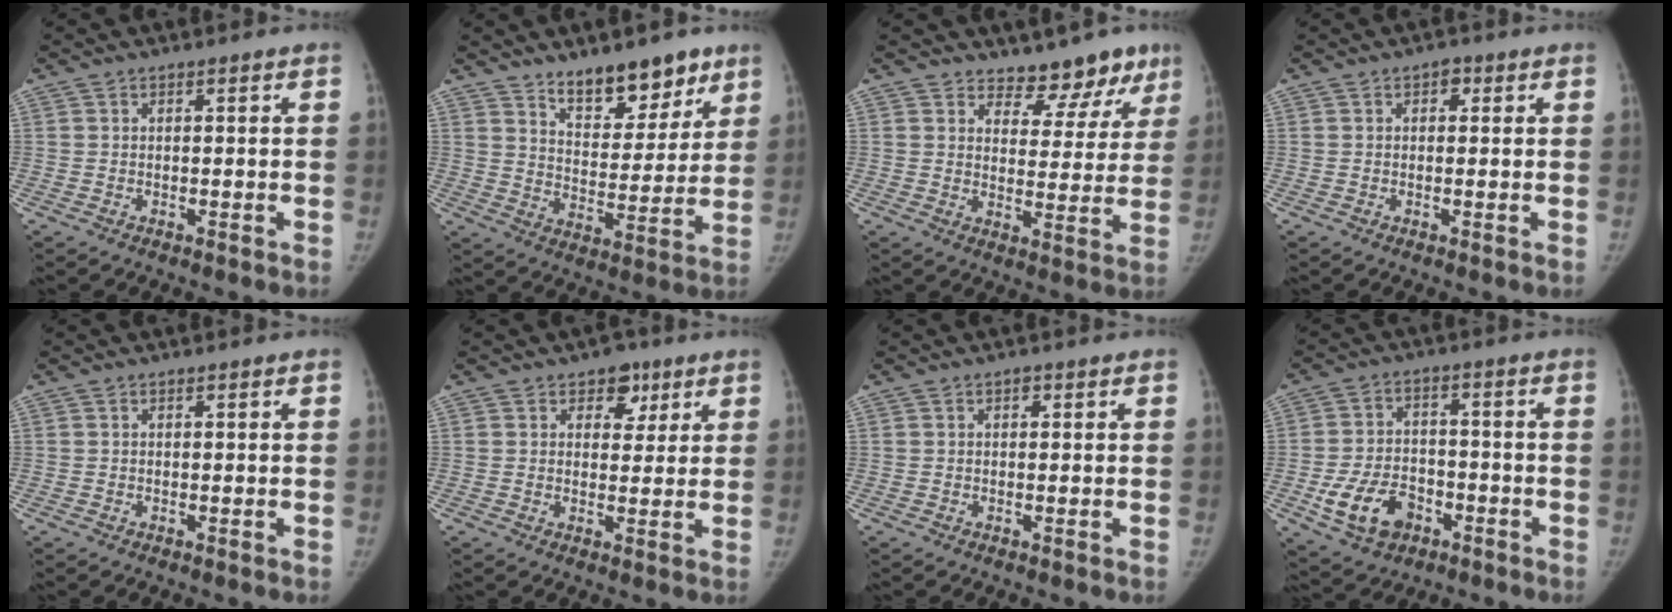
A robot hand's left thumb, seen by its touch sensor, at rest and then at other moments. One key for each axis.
{"total": 12.8, "fx": 9.3, "fy": 6.0, "fz": 6.6, "tx": -0.051, "ty": -0.066, "tz": 0.151}
{"total": 9.3, "fx": 7.6, "fy": 4.8, "fz": 2.5, "tx": 0.017, "ty": -0.053, "tz": 0.092}
{"total": 1.6, "fx": 0.5, "fy": 1.2, "fz": 1.0, "tx": 0.001, "ty": 0.003, "tz": 0.001}
{"total": 0.0}
{"total": 5.1, "fx": 2.8, "fy": 3.6, "fz": 2.2, "tx": 0.007, "ty": -0.010, "tz": 0.035}
{"total": 0.7, "fx": 0.2, "fy": 0.5, "fz": 0.4, "tx": 0.000, "ty": 0.002, "tz": 0.001}
{"total": 10.7, "fx": -4.5, "fy": 7.5, "fz": 6.0, "tx": -0.093, "ty": 0.025, "tz": -0.072}